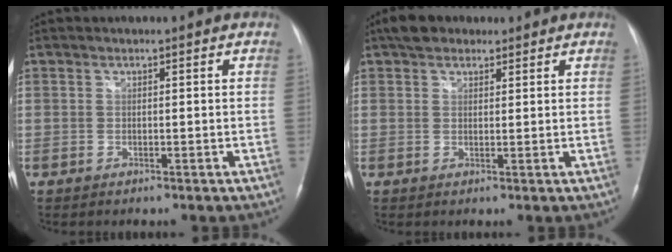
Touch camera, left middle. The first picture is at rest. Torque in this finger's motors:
{"motor_torque": [0.26, -0.22, 0.00, 0.03]}